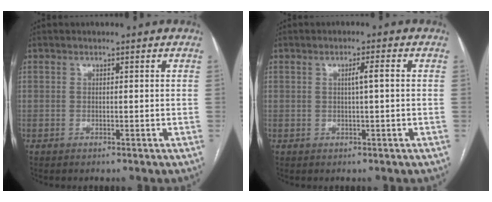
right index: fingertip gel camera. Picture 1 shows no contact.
{"total": 2.1, "force": [0.2, -0.3, 2.0], "torque": [-0.033, 0.003, 0.004]}